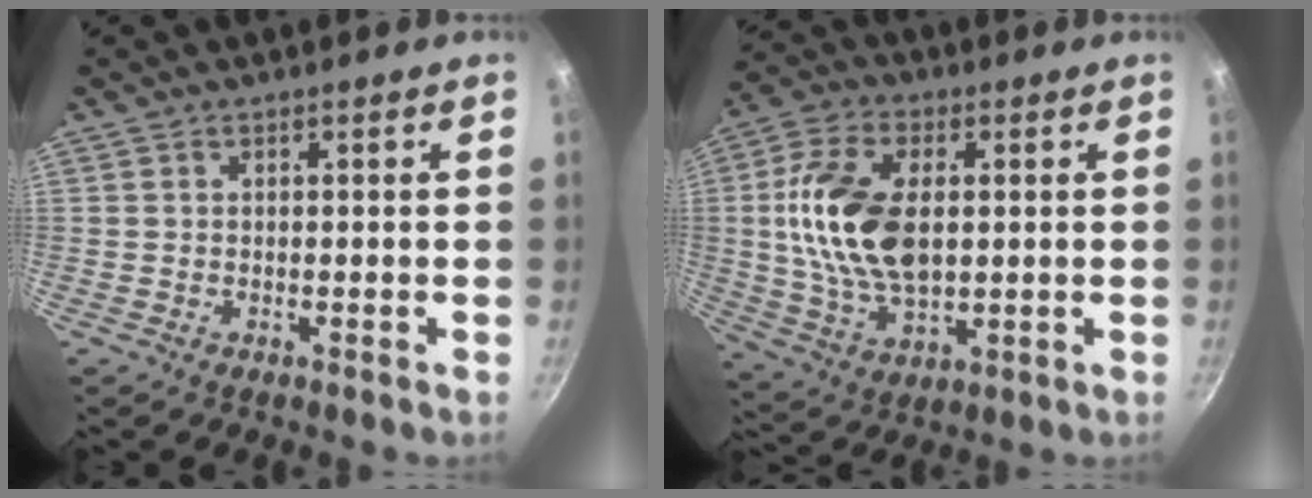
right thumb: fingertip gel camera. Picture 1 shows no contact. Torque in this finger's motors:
{"motor_torque": [1.20, 2.24, 2.02, 0.01, 0.27]}